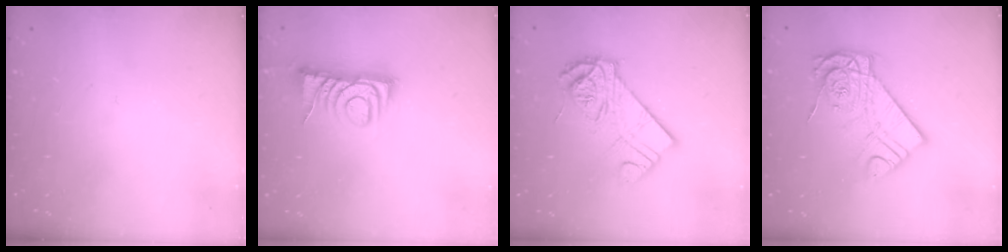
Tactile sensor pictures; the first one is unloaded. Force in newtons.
{"total": 8.1, "press": 8.1, "slide": 0.1}
{"total": 12.4, "press": 12.4, "slide": 0.8}
{"total": 14.1, "press": 14.1, "slide": 1.3}